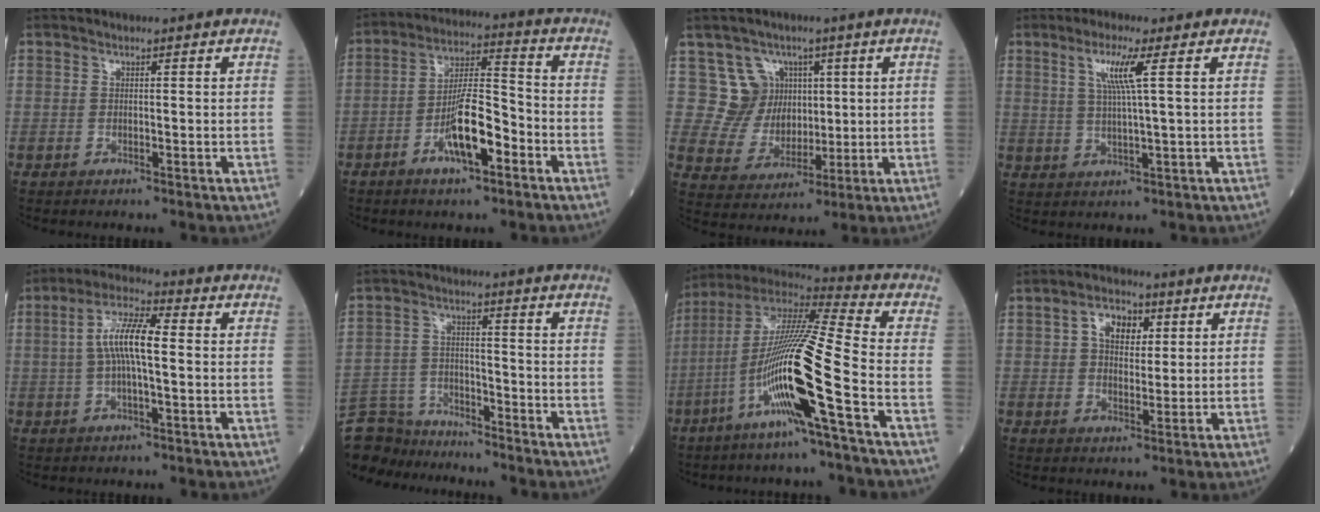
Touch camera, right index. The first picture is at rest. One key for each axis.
{"total": 9.7, "fx": -4.3, "fy": 2.1, "fz": 8.4, "tx": -0.154, "ty": 0.005, "tz": -0.078}
{"total": 7.6, "fx": 3.0, "fy": 7.0, "fz": 0.4, "tx": -0.007, "ty": 0.020, "tz": 0.061}
{"total": 5.4, "fx": 2.0, "fy": -0.6, "fz": 5.0, "tx": -0.097, "ty": 0.001, "tz": 0.039}
{"total": 8.2, "fx": 0.4, "fy": 1.7, "fz": 8.0, "tx": -0.157, "ty": 0.019, "tz": 0.003}
{"total": 8.8, "fx": -8.4, "fy": 2.3, "fz": -0.8, "tx": 0.010, "ty": 0.018, "tz": -0.158}
{"total": 18.4, "fx": -6.3, "fy": -0.5, "fz": 17.3, "tx": -0.344, "ty": -0.010, "tz": -0.130}
{"total": 6.0, "fx": 2.1, "fy": 3.6, "fz": 4.2, "tx": -0.071, "ty": 0.016, "tz": 0.036}